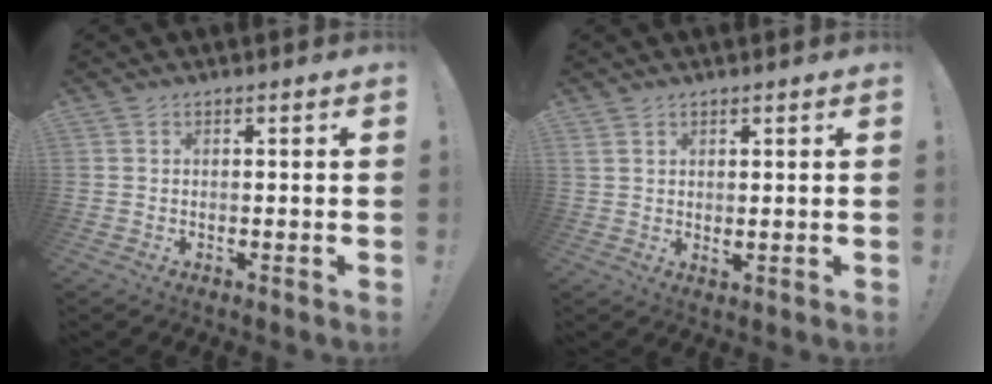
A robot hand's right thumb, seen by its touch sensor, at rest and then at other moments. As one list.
[{"total": 1.8, "force": [1.4, 0.5, 1.1], "torque": [-0.018, -0.006, 0.025]}]